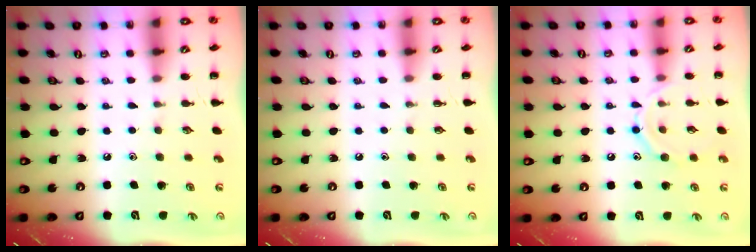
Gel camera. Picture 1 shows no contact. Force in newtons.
{"total": 0.0}
{"total": 10.9, "press": 10.8, "slide": 1.1}